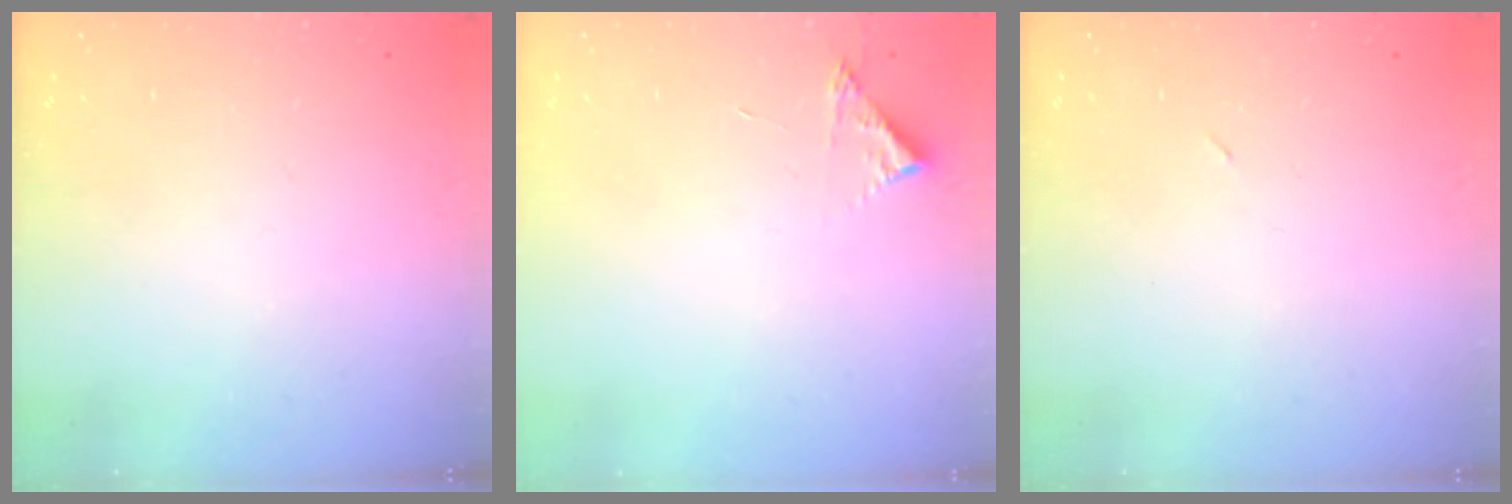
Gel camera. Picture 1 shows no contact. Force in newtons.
{"total": 3.7, "press": 3.7, "slide": 0.1}
{"total": 2.4, "press": 2.3, "slide": 0.8}